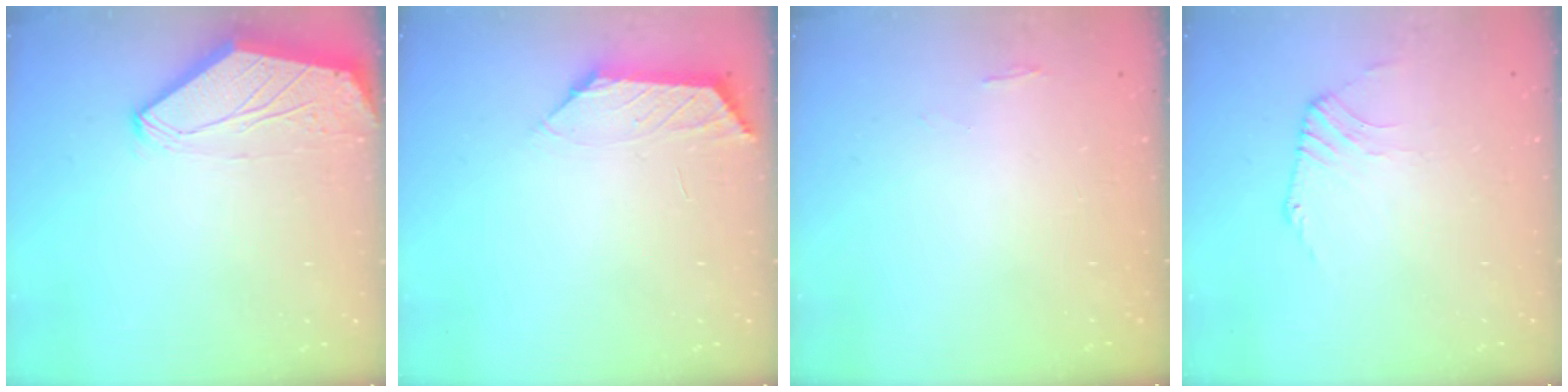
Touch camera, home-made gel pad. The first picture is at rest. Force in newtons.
{"total": 1.4, "press": 1.3, "slide": 0.4}
{"total": 0.7, "press": 0.6, "slide": 0.4}
{"total": 2.4, "press": 2.4, "slide": 0.5}